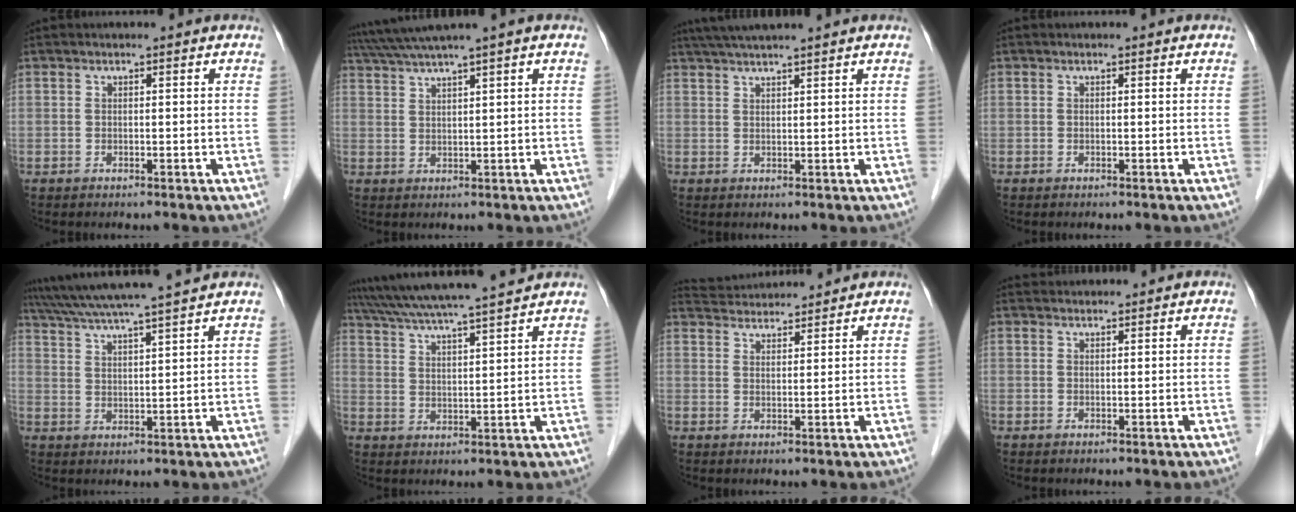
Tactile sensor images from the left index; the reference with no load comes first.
{"total": 6.3, "force": [5.0, -1.6, 3.5], "torque": [-0.068, 0.023, 0.092]}
{"total": 6.7, "force": [5.7, -0.8, 3.5], "torque": [-0.058, 0.035, 0.092]}
{"total": 0.0}
{"total": 13.6, "force": [11.9, -1.1, 6.6], "torque": [-0.119, 0.023, 0.181]}
{"total": 15.3, "force": [13.5, -0.7, 7.1], "torque": [-0.133, 0.021, 0.206]}
{"total": 7.2, "force": [7.1, 0.3, 1.0], "torque": [-0.028, 0.033, 0.115]}
{"total": 2.2, "force": [2.2, 0.1, 0.0], "torque": [-0.005, 0.026, 0.043]}